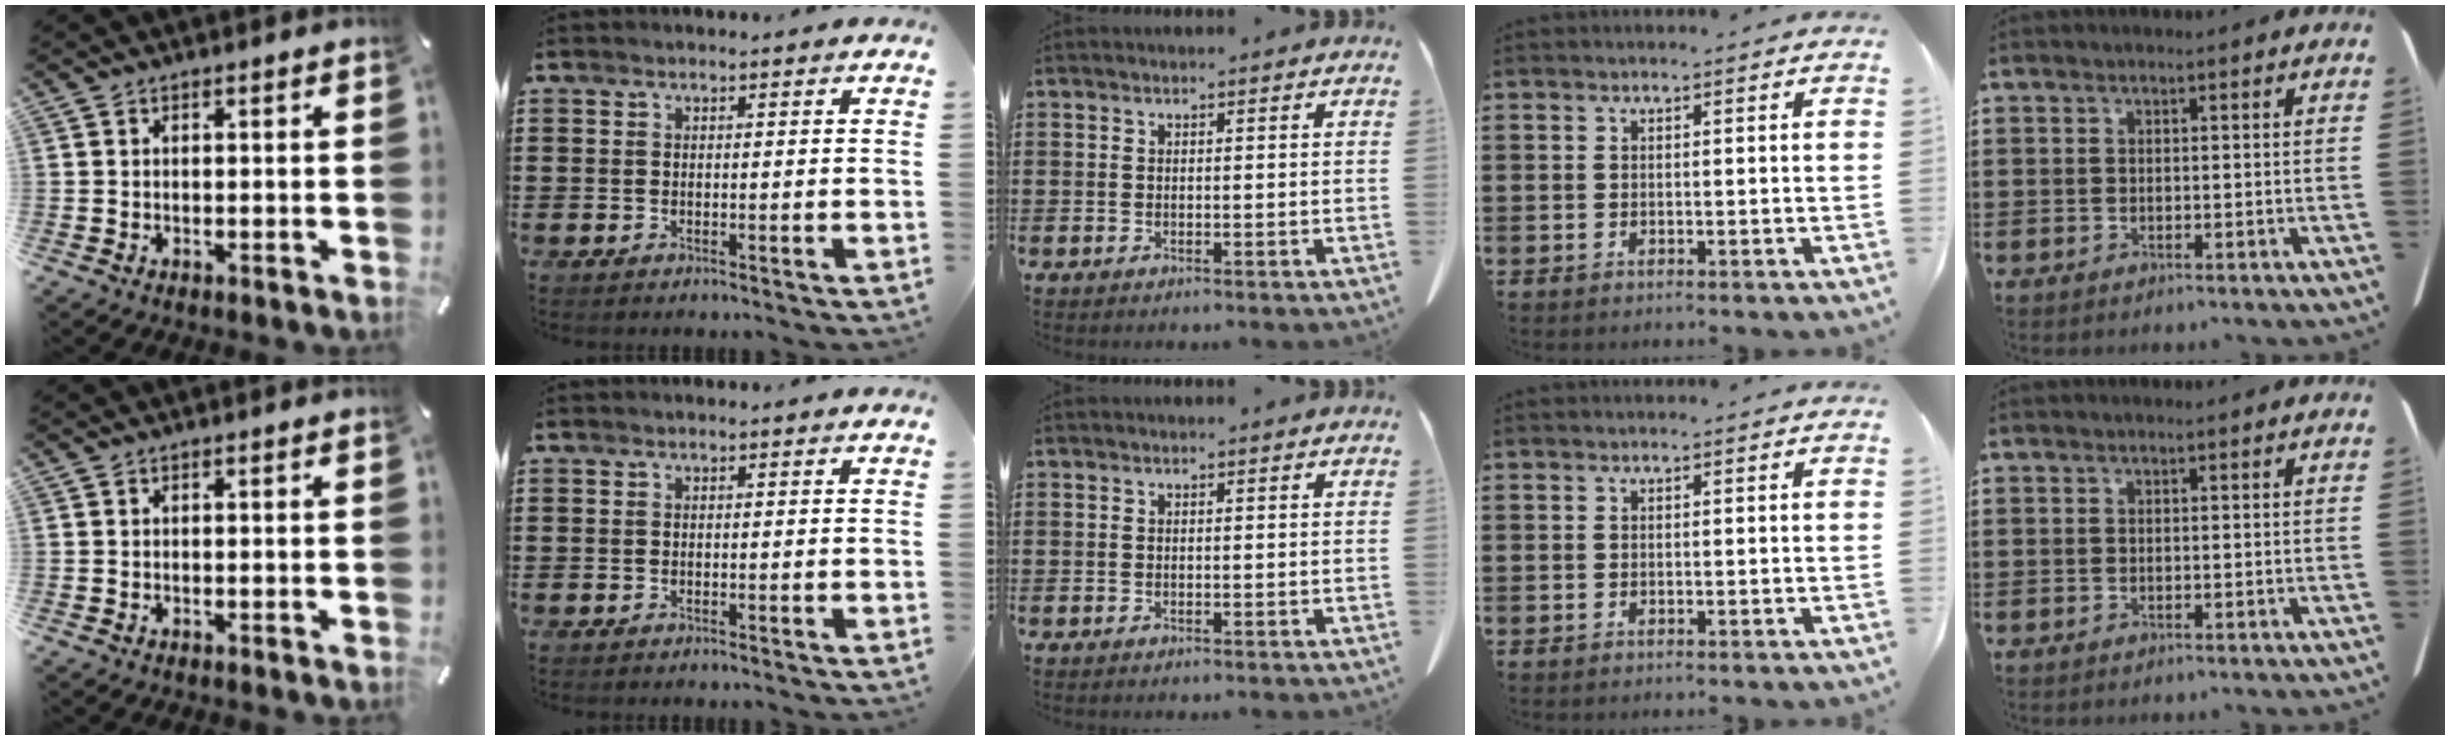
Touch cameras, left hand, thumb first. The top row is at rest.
{}